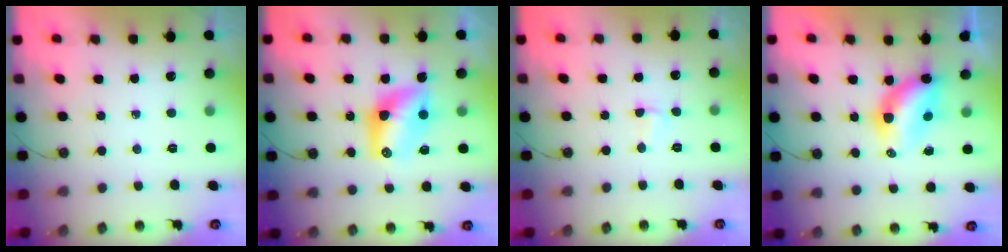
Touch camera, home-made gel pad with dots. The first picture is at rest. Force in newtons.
{"total": 9.3, "press": 9.2, "slide": 0.6}
{"total": 2.9, "press": 2.9, "slide": 0.6}
{"total": 6.7, "press": 6.7, "slide": 0.7}